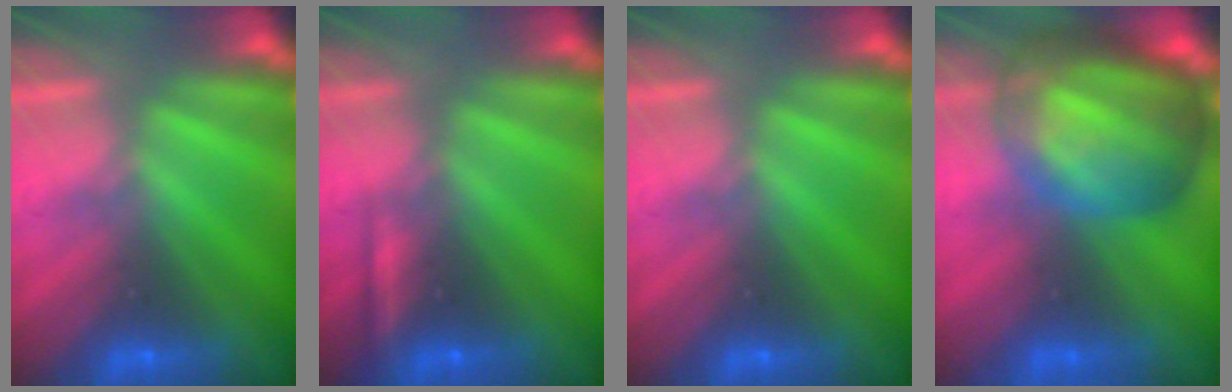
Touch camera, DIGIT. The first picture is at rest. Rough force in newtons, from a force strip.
{"total": 2.3}
{"total": 0.0}
{"total": 7.7}